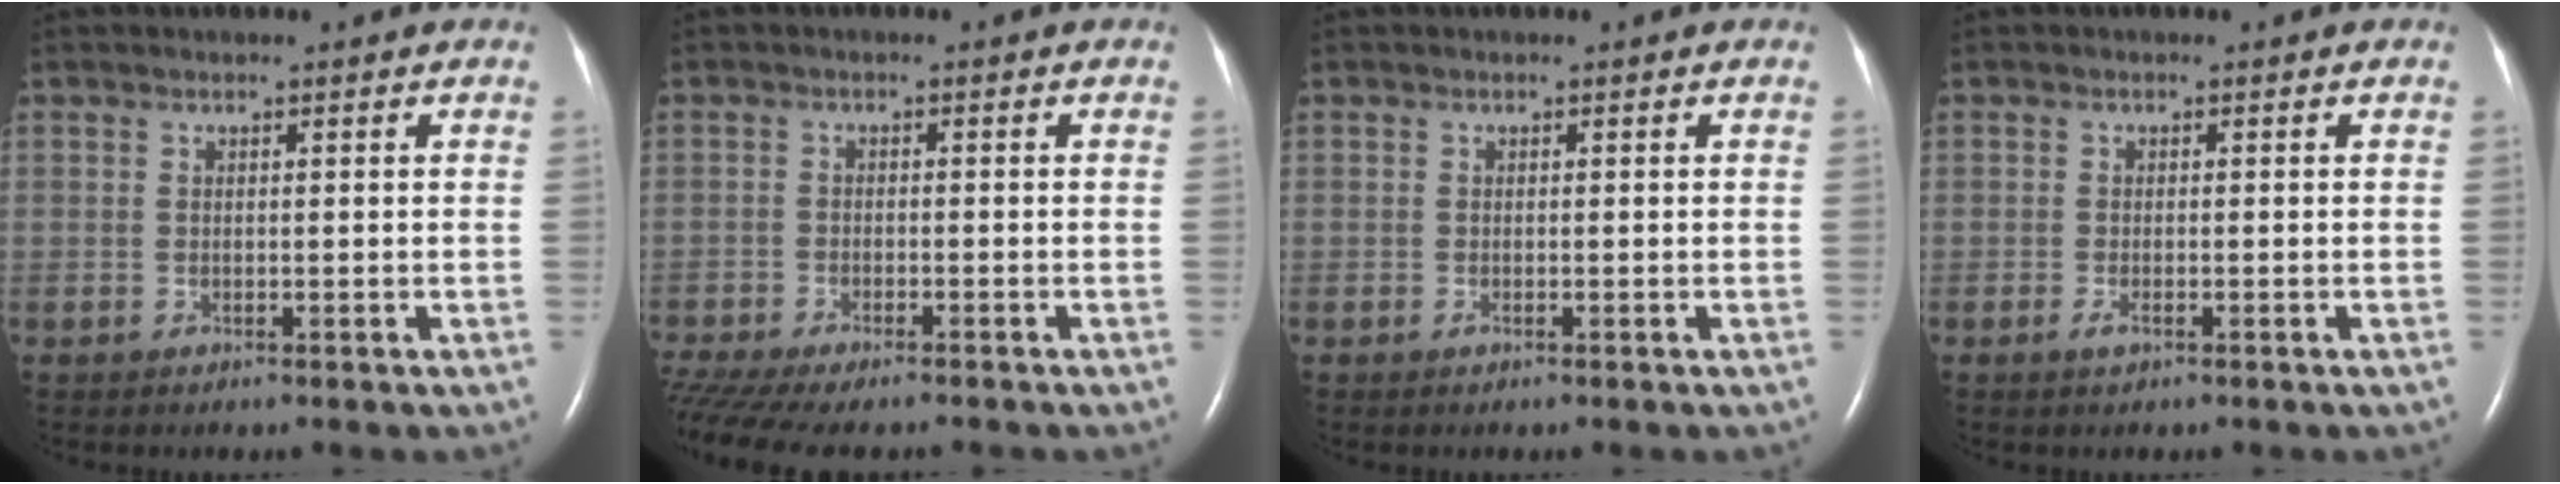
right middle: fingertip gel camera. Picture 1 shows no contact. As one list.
[{"total": 12.6, "force": [-10.6, 2.8, 6.1], "torque": [-0.126, -0.018, -0.158]}, {"total": 0.0}, {"total": 1.2, "force": [-0.6, 0.3, 0.9], "torque": [-0.022, -0.002, -0.010]}]